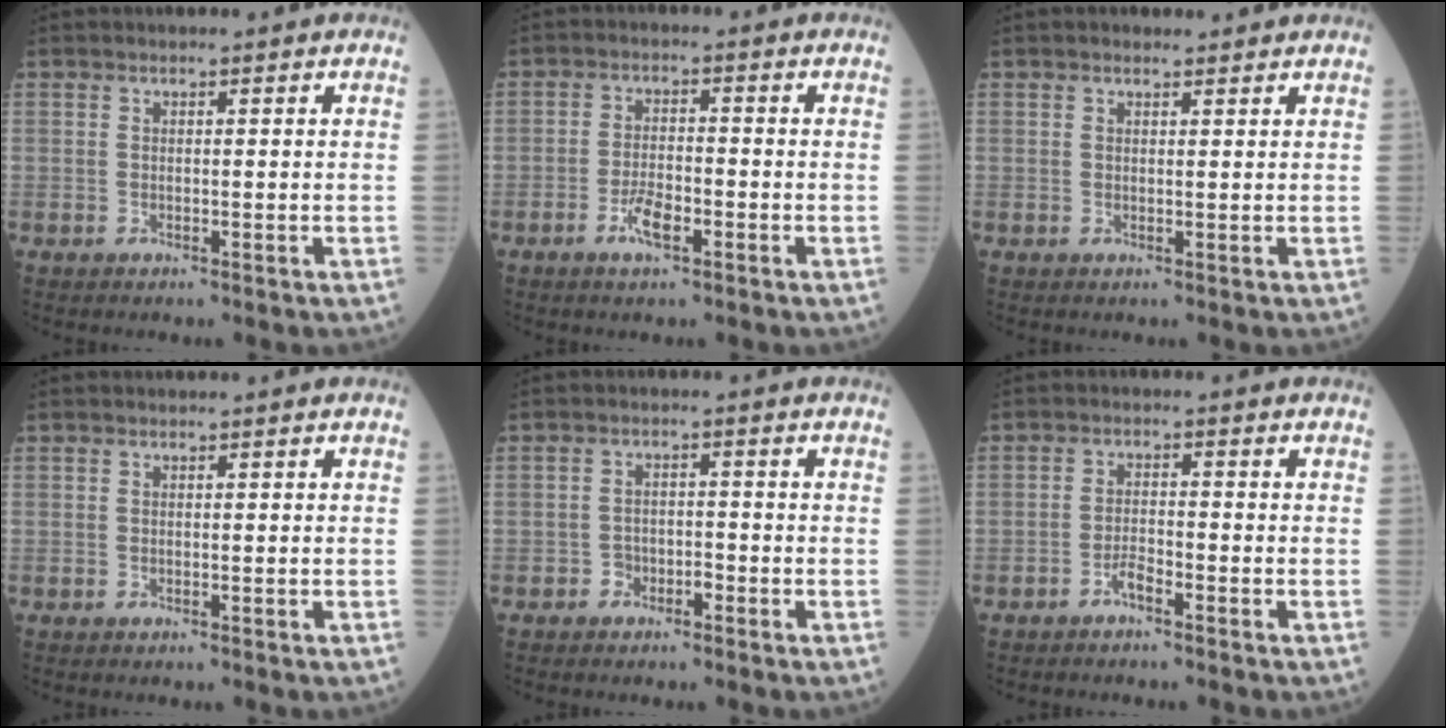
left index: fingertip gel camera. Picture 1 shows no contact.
{"total": 4.0, "force": [-2.1, 1.2, 3.1], "torque": [-0.064, 0.002, -0.042]}
{"total": 1.2, "force": [1.2, 0.4, 0.2], "torque": [-0.012, 0.007, 0.017]}
{"total": 0.0}
{"total": 2.0, "force": [-1.4, 1.4, 0.7], "torque": [-0.008, 0.006, -0.025]}
{"total": 2.1, "force": [-1.6, 0.3, 1.3], "torque": [-0.028, 0.000, -0.031]}